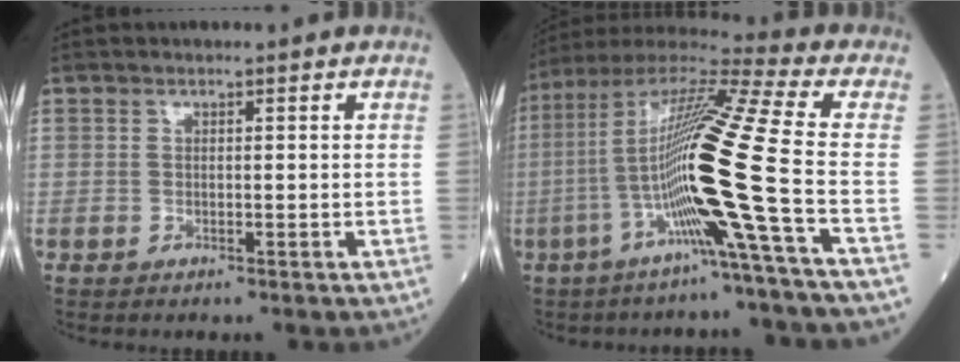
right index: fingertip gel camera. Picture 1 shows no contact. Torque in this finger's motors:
{"motor_torque": [1.94, -0.20, 1.05, 0.21]}